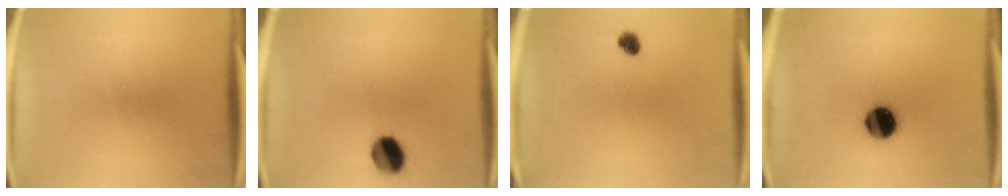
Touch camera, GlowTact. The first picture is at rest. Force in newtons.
{"total": 7.5}
{"total": 2.2}
{"total": 10.4}